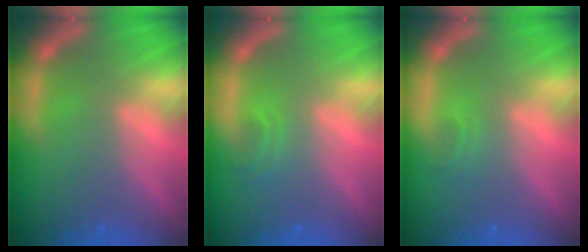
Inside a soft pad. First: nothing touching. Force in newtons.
{"total": 1.4}
{"total": 0.9}